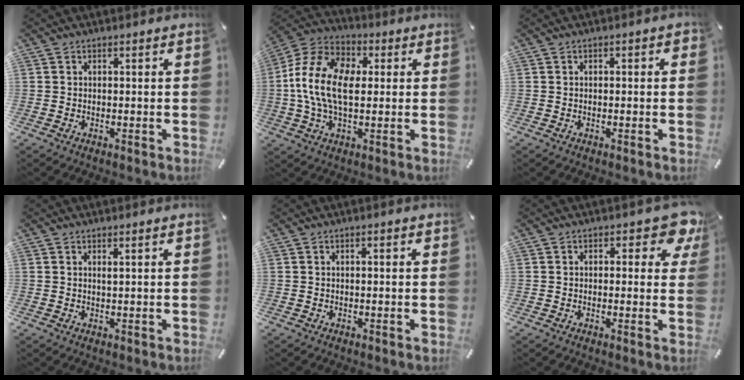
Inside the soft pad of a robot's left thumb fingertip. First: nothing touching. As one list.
[{"total": 15.0, "force": [0.0, 9.7, 11.4], "torque": [-0.251, 0.012, 0.002]}, {"total": 1.2, "force": [-0.3, 0.5, 1.0], "torque": [-0.018, 0.001, -0.006]}, {"total": 1.1, "force": [0.6, 0.0, 1.0], "torque": [-0.018, -0.002, 0.010]}, {"total": 0.9, "force": [0.1, 0.1, 0.9], "torque": [-0.016, 0.001, 0.001]}, {"total": 6.6, "force": [3.3, 3.2, 4.8], "torque": [-0.046, -0.020, 0.047]}]